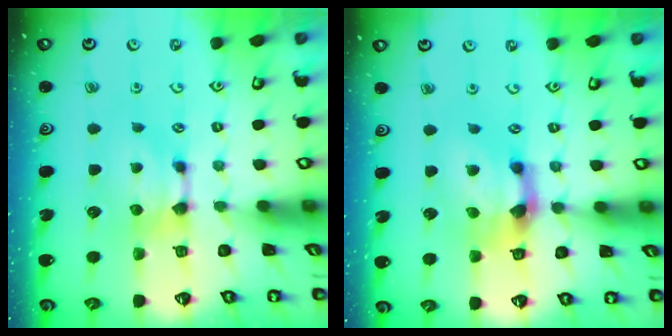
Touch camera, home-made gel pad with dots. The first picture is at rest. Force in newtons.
{"total": 4.6, "press": 4.1, "slide": 2.1}